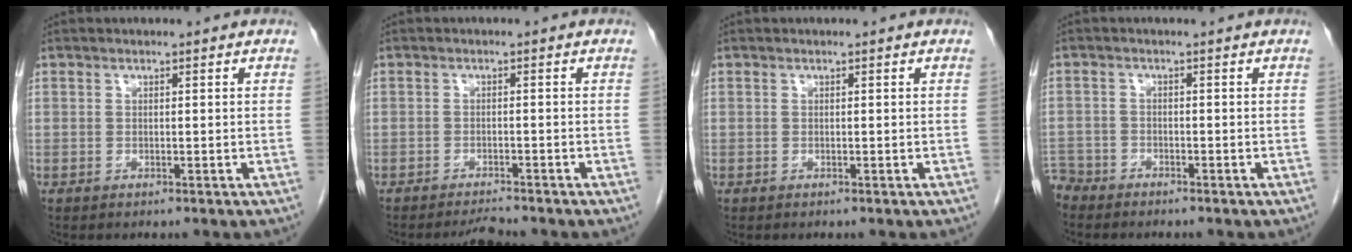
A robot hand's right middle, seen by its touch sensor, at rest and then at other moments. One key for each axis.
{"total": 2.1, "fx": -2.0, "fy": -0.3, "fz": 0.2, "tx": -0.010, "ty": -0.014, "tz": -0.030}
{"total": 0.0}
{"total": 3.7, "fx": -3.5, "fy": 1.4, "fz": 0.0, "tx": 0.006, "ty": -0.004, "tz": -0.068}